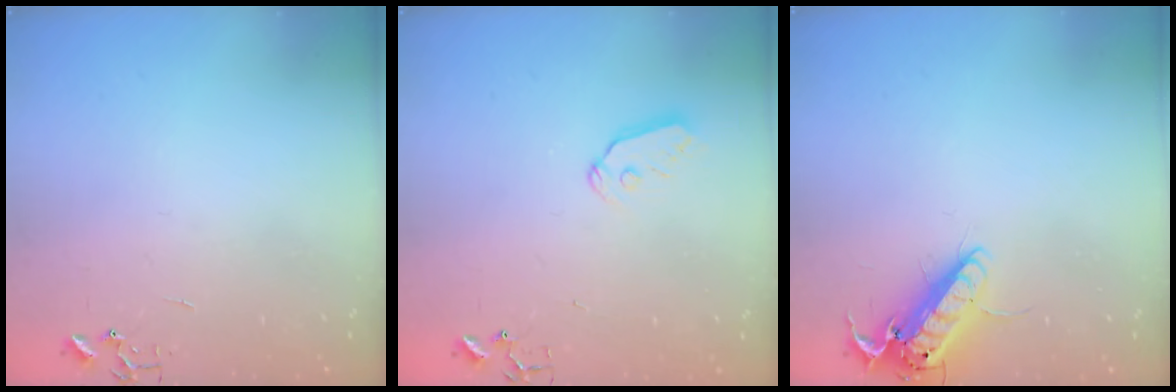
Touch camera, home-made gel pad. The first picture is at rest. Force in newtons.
{"total": 7.4, "press": 7.4, "slide": 0.5}
{"total": 13.8, "press": 13.6, "slide": 2.3}